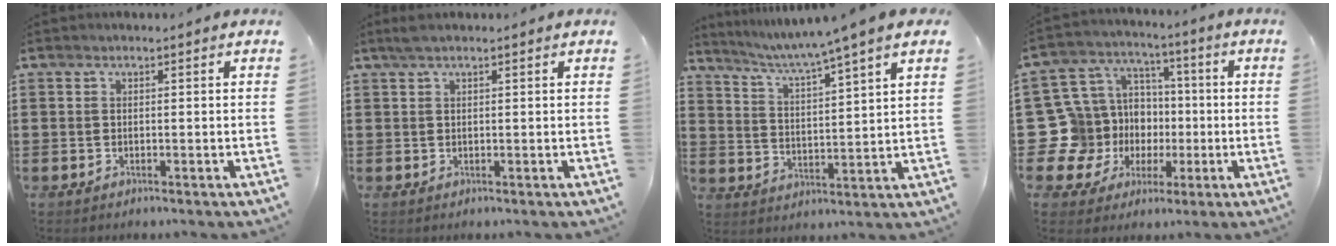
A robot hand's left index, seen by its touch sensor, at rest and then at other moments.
{"total": 1.5, "force": [0.9, 0.2, 1.1], "torque": [-0.023, 0.003, 0.016]}
{"total": 4.9, "force": [4.0, -1.3, 2.5], "torque": [-0.066, -0.034, 0.059]}
{"total": 13.7, "force": [-2.3, 13.2, 2.7], "torque": [-0.131, -0.003, -0.008]}